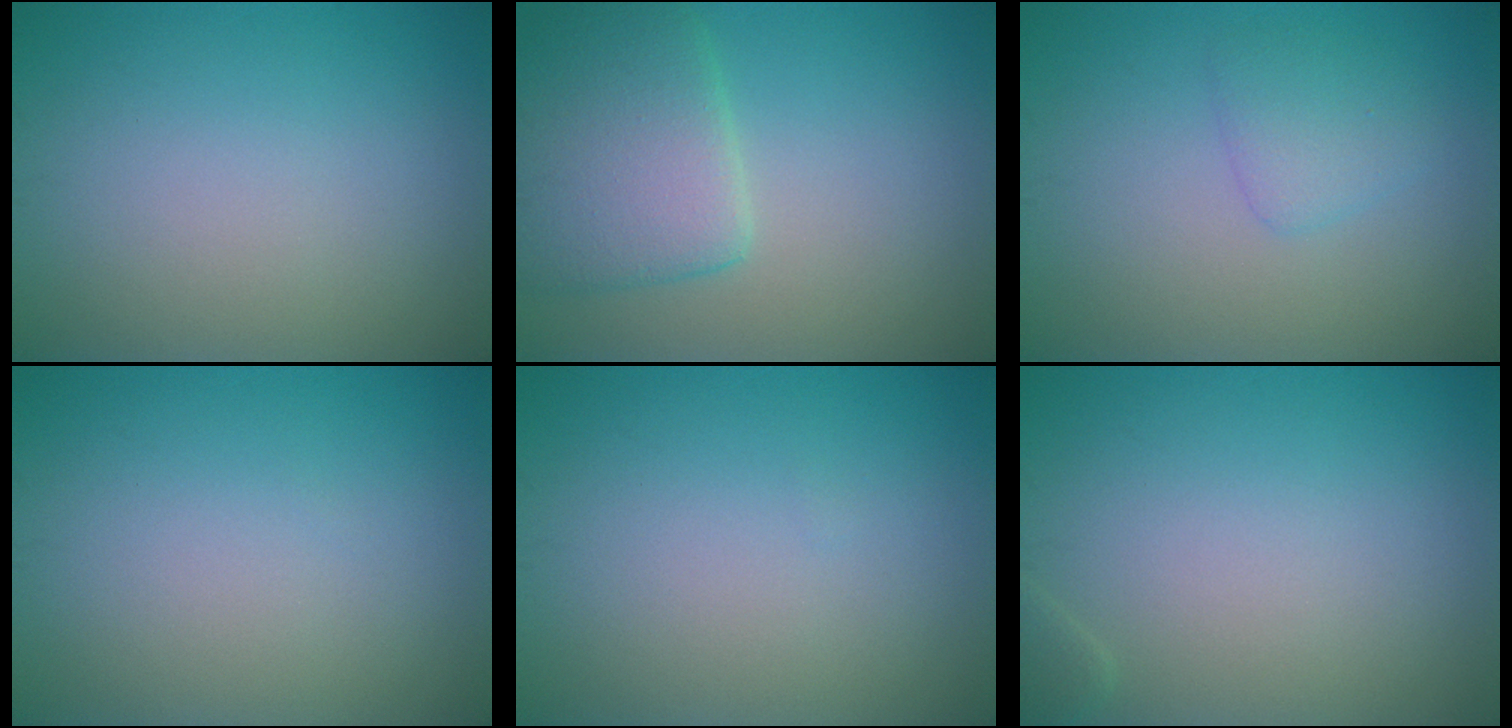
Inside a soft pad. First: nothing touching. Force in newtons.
{"total": 6.1, "press": 6.1, "slide": 0.4}
{"total": 1.9, "press": 1.9, "slide": 0.2}
{"total": 0.0}
{"total": 0.0}
{"total": 0.7, "press": 0.7, "slide": 0.1}